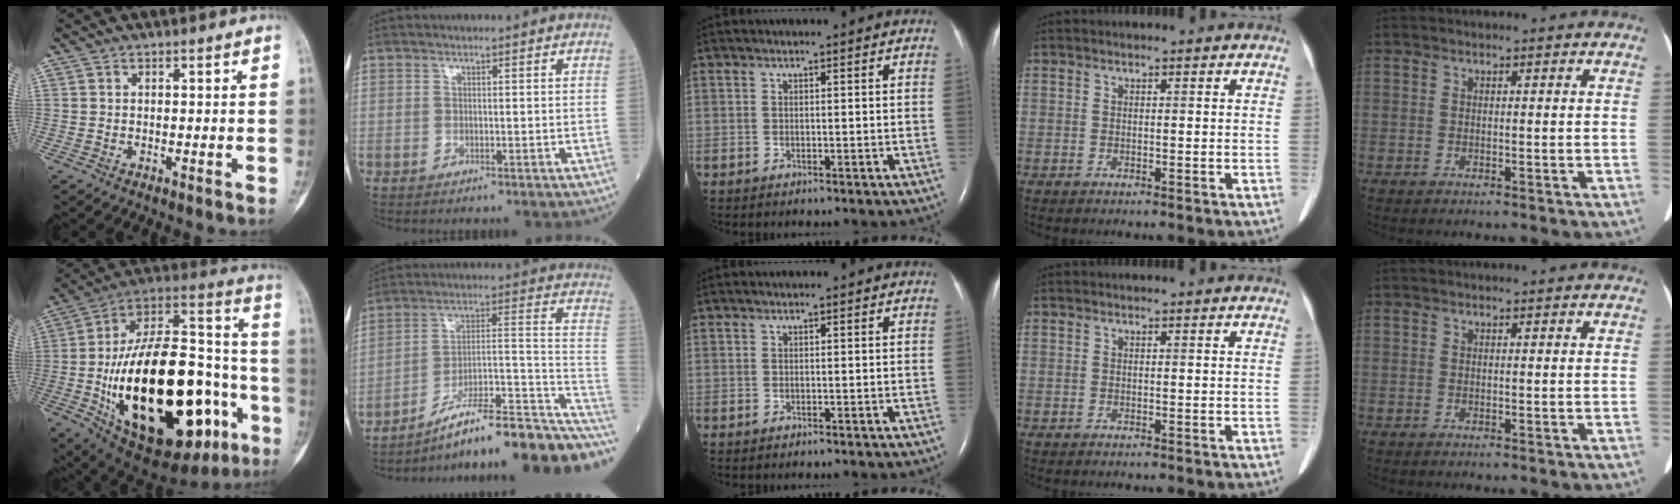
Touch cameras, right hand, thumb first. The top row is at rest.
{"thumb": {"total": 41.7, "force": [-11.3, 19.1, 35.3], "torque": [-0.570, 0.025, -0.158]}, "index": {"total": 22.5, "force": [-14.8, 4.2, 16.4], "torque": [-0.160, 0.042, -0.220]}}